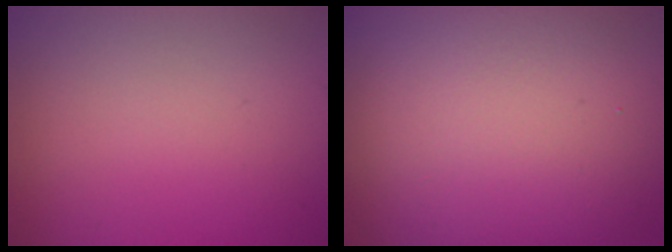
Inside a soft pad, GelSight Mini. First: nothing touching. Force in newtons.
{"total": 18.0, "press": 18.0, "slide": 1.1}